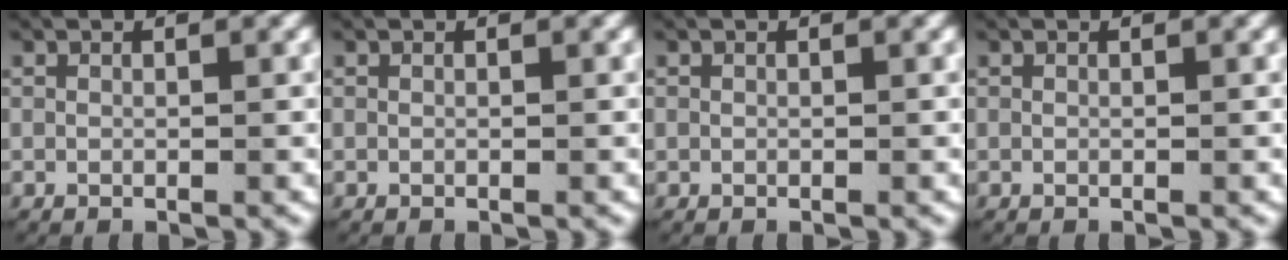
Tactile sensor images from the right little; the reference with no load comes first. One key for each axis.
{"total": 0.0}
{"total": 0.0}
{"total": 0.0}